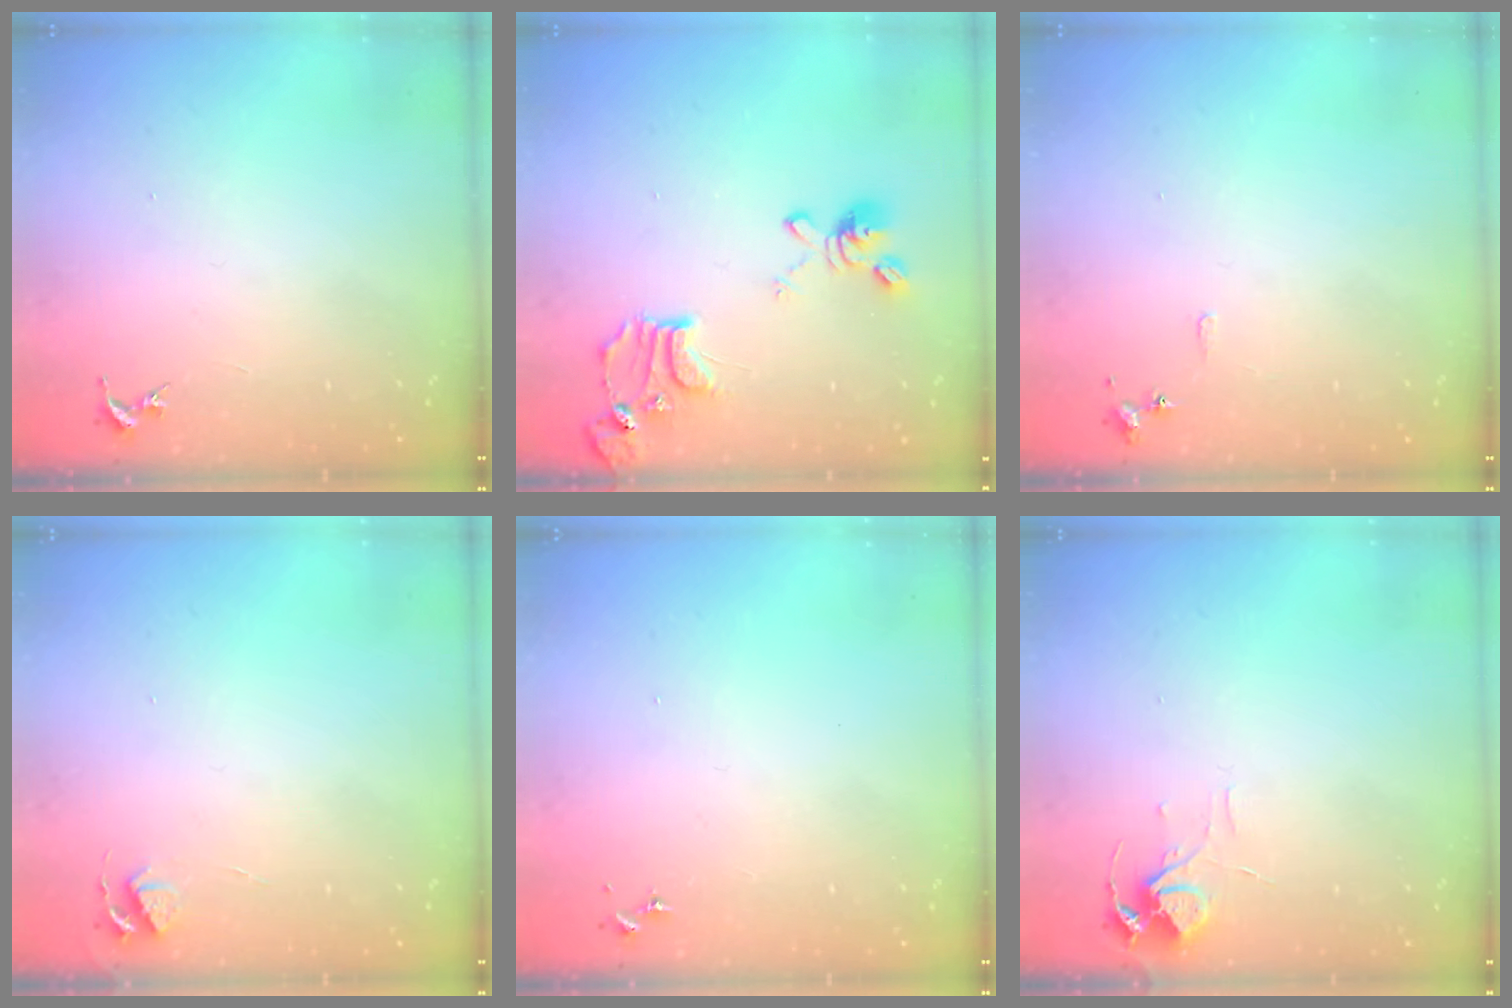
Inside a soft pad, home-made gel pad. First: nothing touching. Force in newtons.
{"total": 15.3, "press": 15.3, "slide": 1.1}
{"total": 4.5, "press": 4.4, "slide": 0.6}
{"total": 3.9, "press": 3.8, "slide": 0.5}
{"total": 0.0}
{"total": 7.1, "press": 7.1, "slide": 0.5}